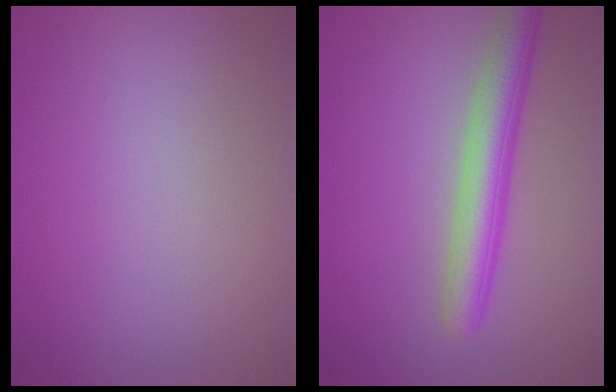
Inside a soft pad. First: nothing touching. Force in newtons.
{"total": 5.1, "press": 5.1, "slide": 0.1}